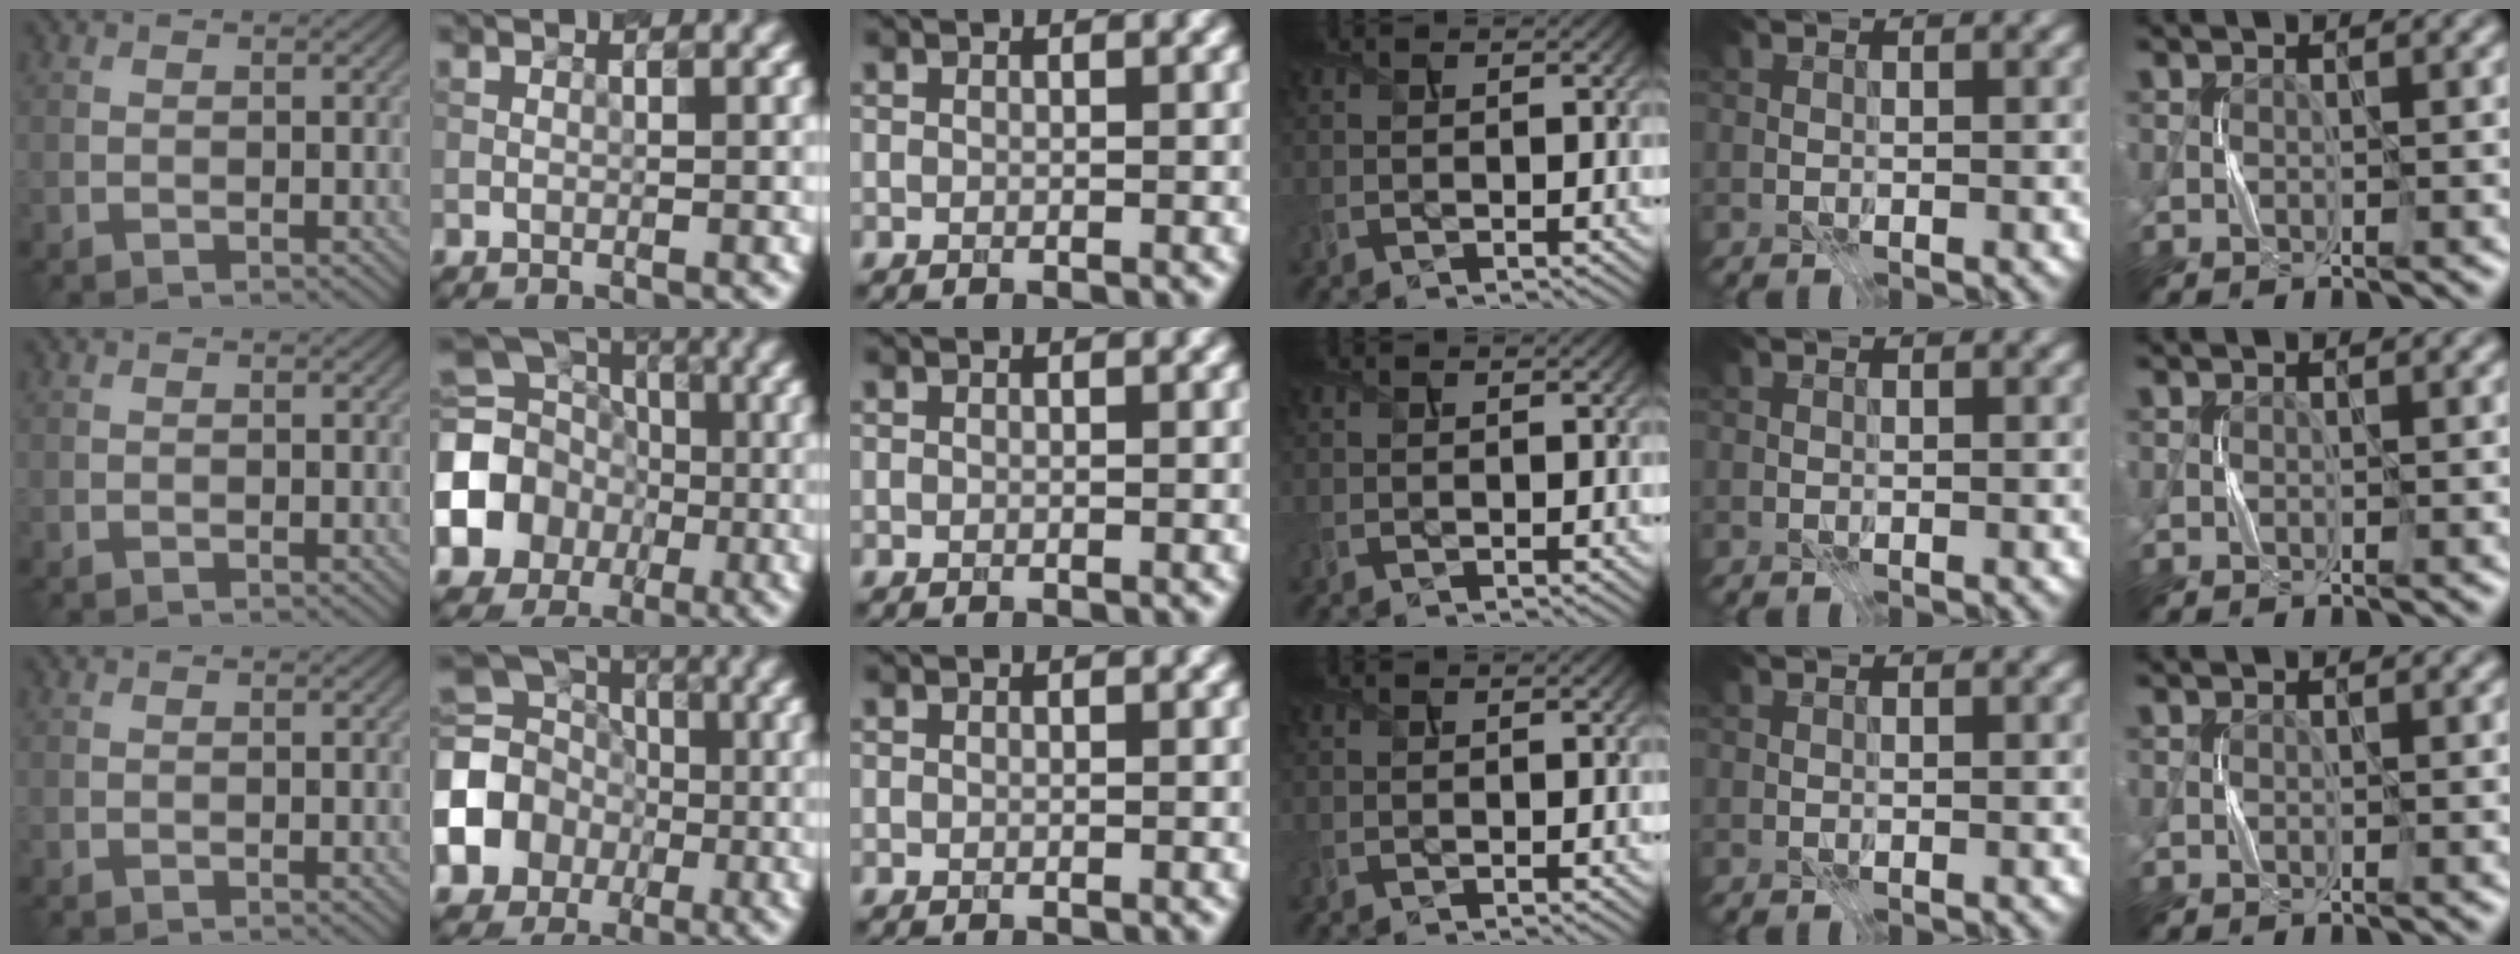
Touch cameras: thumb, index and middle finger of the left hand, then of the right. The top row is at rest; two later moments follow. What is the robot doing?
{"motion": "press", "object": "sticker"}